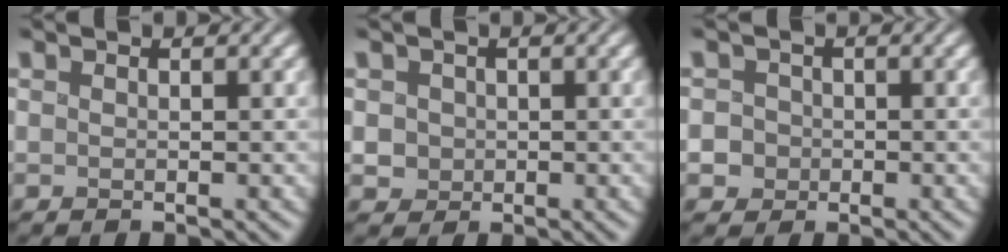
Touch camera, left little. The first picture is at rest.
{"total": 1.6, "force": [-0.2, 1.5, 0.3], "torque": [-0.013, -0.005, -0.001]}
{"total": 2.4, "force": [-0.2, 2.3, 0.7], "torque": [-0.002, 0.013, -0.002]}